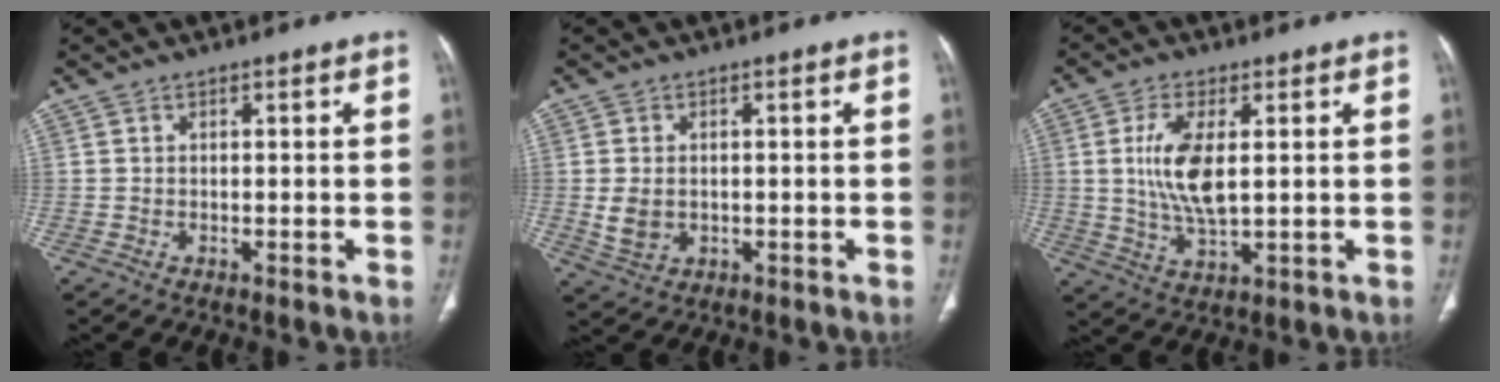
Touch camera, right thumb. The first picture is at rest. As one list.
[{"total": 4.4, "force": [-0.1, 3.3, 2.9], "torque": [-0.053, -0.004, 0.007]}, {"total": 9.7, "force": [1.4, 4.1, 8.7], "torque": [-0.181, -0.014, 0.033]}]